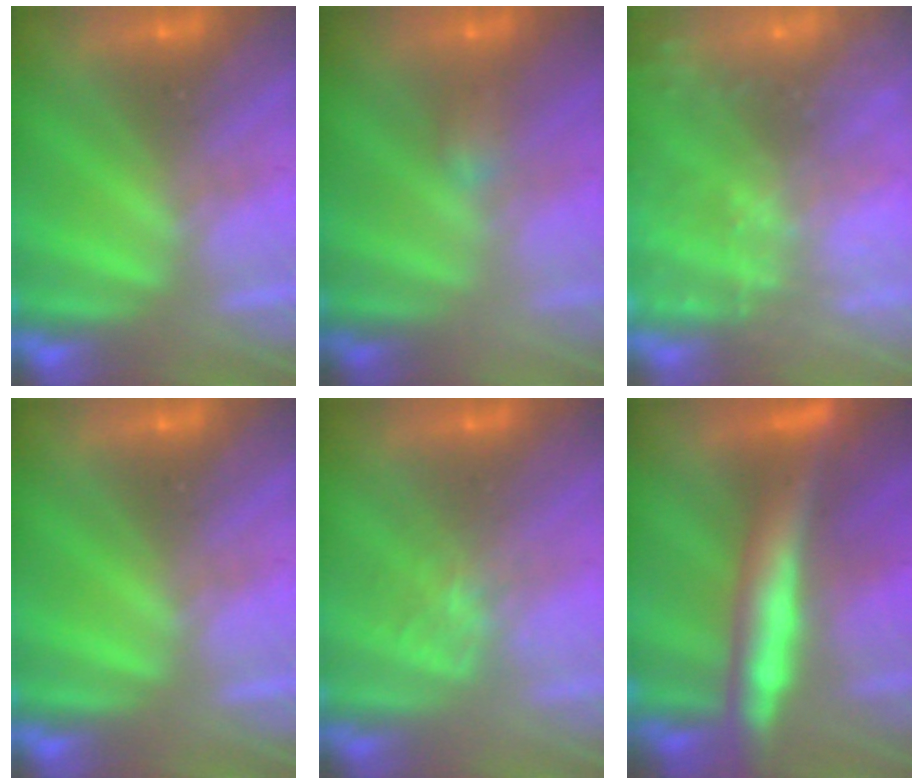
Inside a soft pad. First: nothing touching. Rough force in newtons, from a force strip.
{"total": 2.2}
{"total": 5.8}
{"total": 0.0}
{"total": 1.4}
{"total": 8.5}